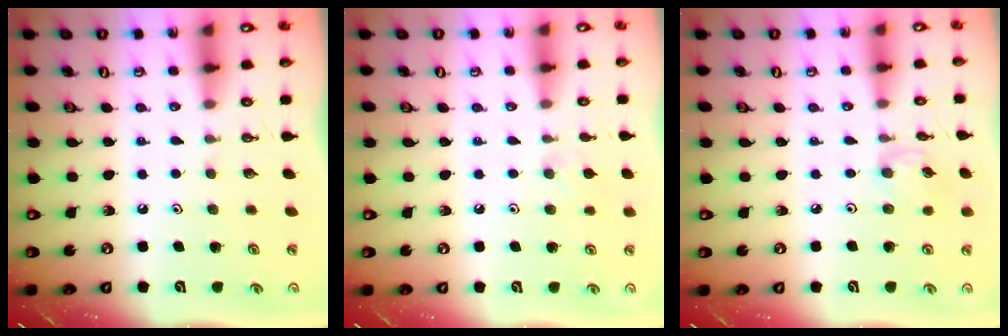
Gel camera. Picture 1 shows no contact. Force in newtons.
{"total": 3.7, "press": 3.6, "slide": 0.6}
{"total": 2.7, "press": 2.7, "slide": 0.1}